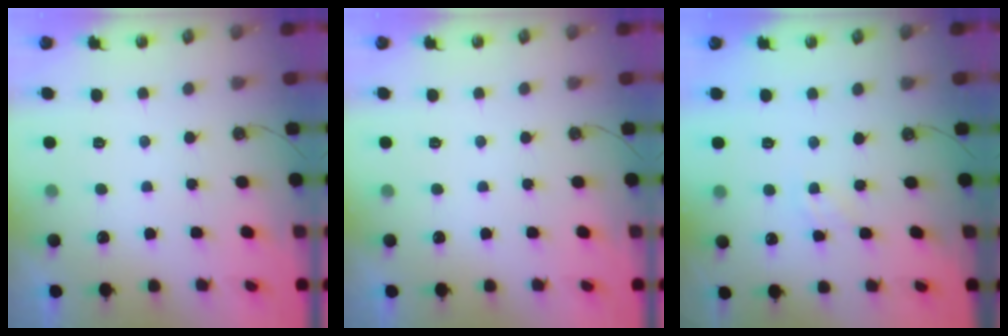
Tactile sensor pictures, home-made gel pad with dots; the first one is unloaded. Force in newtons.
{"total": 0.0}
{"total": 1.3, "press": 1.3, "slide": 0.3}